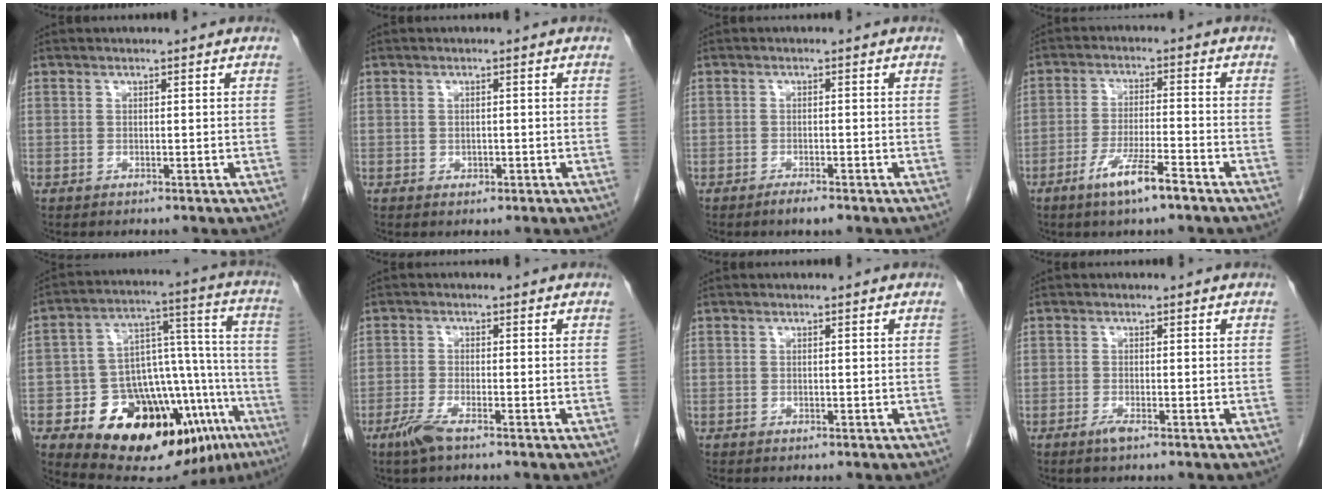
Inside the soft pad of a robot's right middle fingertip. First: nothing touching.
{"total": 0.9, "force": [-0.3, 0.8, 0.5], "torque": [-0.008, 0.001, 0.001]}
{"total": 2.0, "force": [-1.5, 0.4, 1.3], "torque": [-0.025, -0.002, -0.023]}
{"total": 6.8, "force": [-4.3, 0.4, 5.2], "torque": [-0.099, -0.008, -0.078]}
{"total": 24.1, "force": [-13.6, 10.0, 17.2], "torque": [-0.182, 0.069, -0.192]}
{"total": 3.4, "force": [-2.3, 0.4, 2.5], "torque": [-0.059, -0.007, -0.048]}
{"total": 0.0}
{"total": 1.5, "force": [-1.0, 0.1, 1.1], "torque": [-0.026, -0.003, -0.019]}